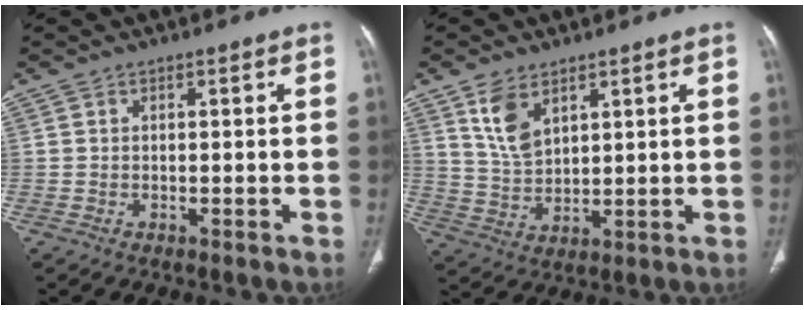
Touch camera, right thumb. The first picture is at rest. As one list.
[{"total": 6.5, "force": [3.7, 3.5, 4.1], "torque": [-0.070, -0.021, 0.082]}]